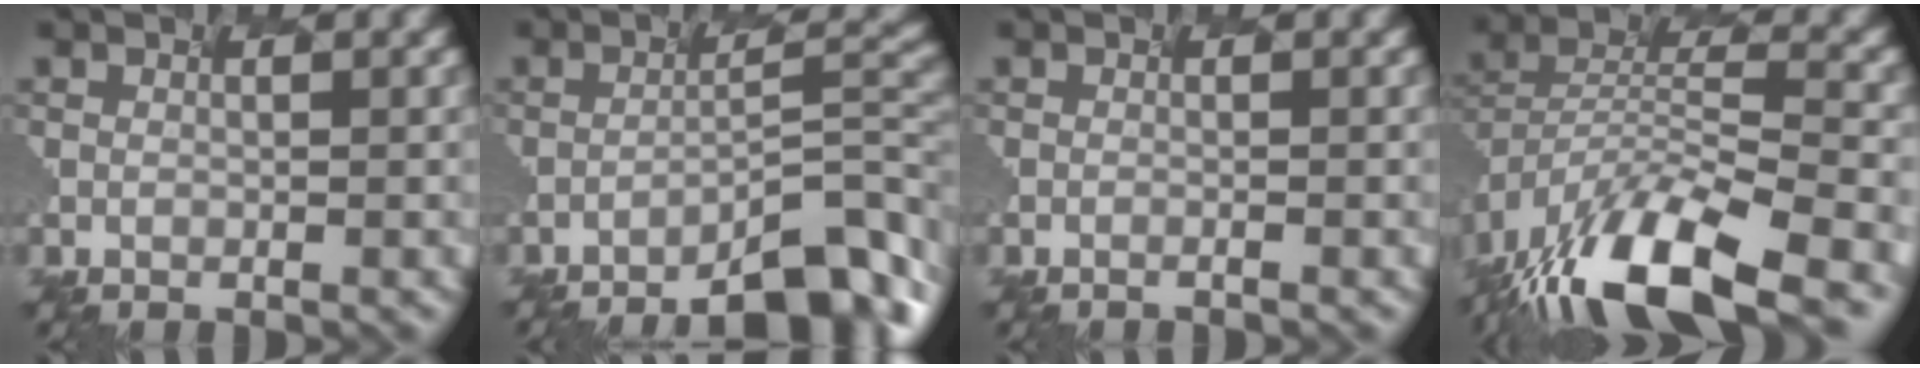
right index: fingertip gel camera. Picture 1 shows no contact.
{"total": 7.4, "force": [-5.1, 0.5, 5.3], "torque": [-0.084, 0.000, -0.050]}
{"total": 0.6, "force": [-0.6, -0.1, 0.1], "torque": [0.004, -0.002, -0.008]}
{"total": 12.6, "force": [-10.0, 2.9, 7.0], "torque": [-0.169, -0.004, -0.148]}